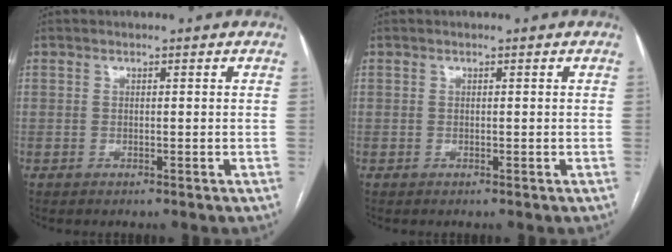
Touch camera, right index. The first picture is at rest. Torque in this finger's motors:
{"motor_torque": [0.02, -0.02, 0.00, 0.00]}